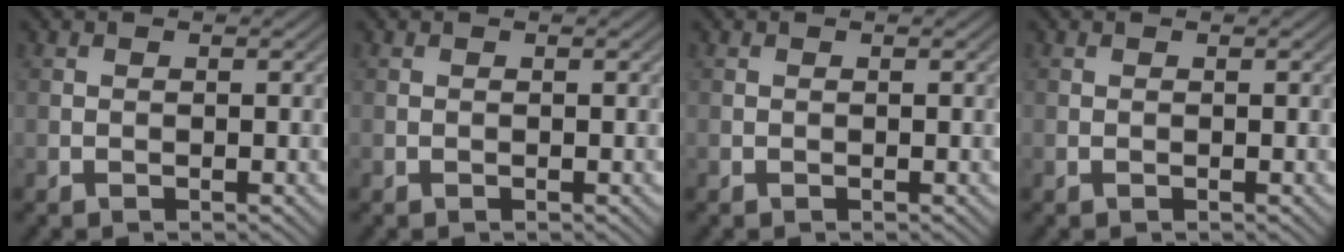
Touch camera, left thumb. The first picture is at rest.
{"total": 0.0}
{"total": 0.0}
{"total": 0.0}